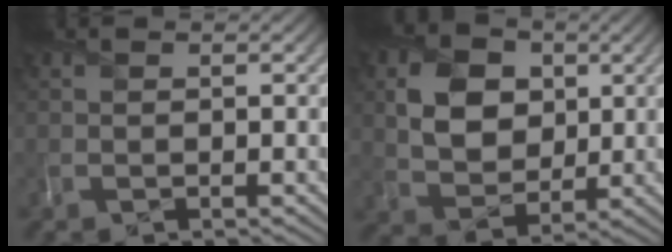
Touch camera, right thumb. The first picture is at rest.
{"total": 7.7, "force": [2.0, 5.9, 4.5], "torque": [-0.103, 0.003, 0.028]}